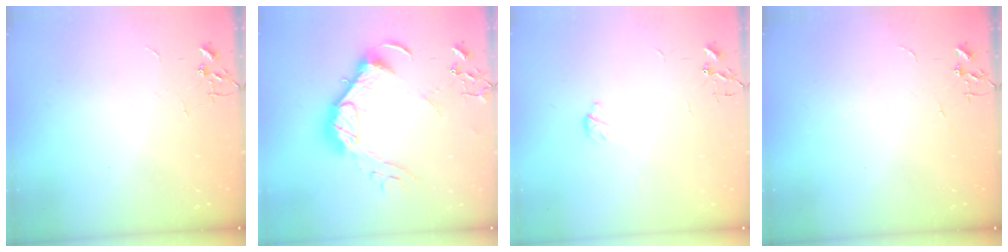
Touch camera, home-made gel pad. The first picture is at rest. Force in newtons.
{"total": 16.8, "press": 16.8, "slide": 1.4}
{"total": 3.9, "press": 3.8, "slide": 0.5}
{"total": 0.0}